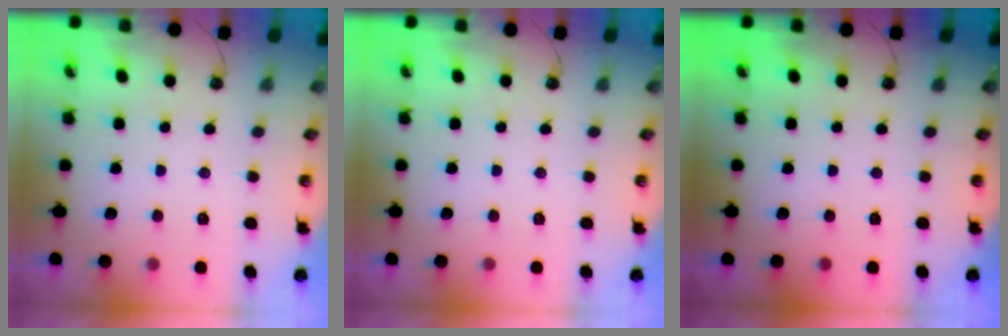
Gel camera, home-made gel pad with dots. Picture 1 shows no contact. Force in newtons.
{"total": 0.0}
{"total": 0.0}